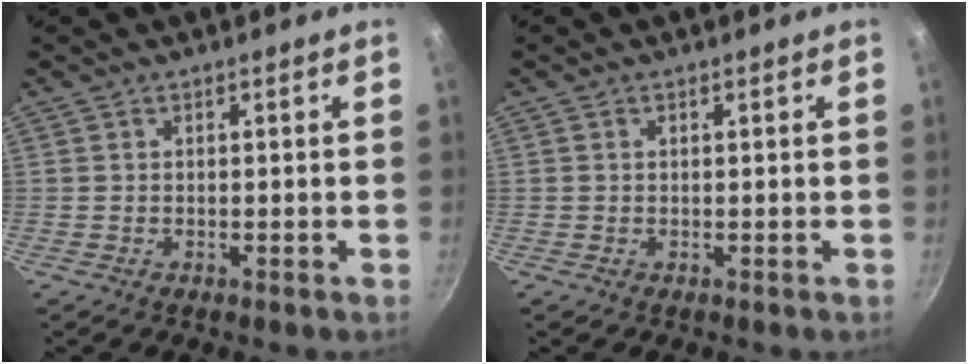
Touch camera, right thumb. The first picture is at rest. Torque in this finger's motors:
{"motor_torque": [-0.16, -0.05, 0.26, 0.02, -0.03]}